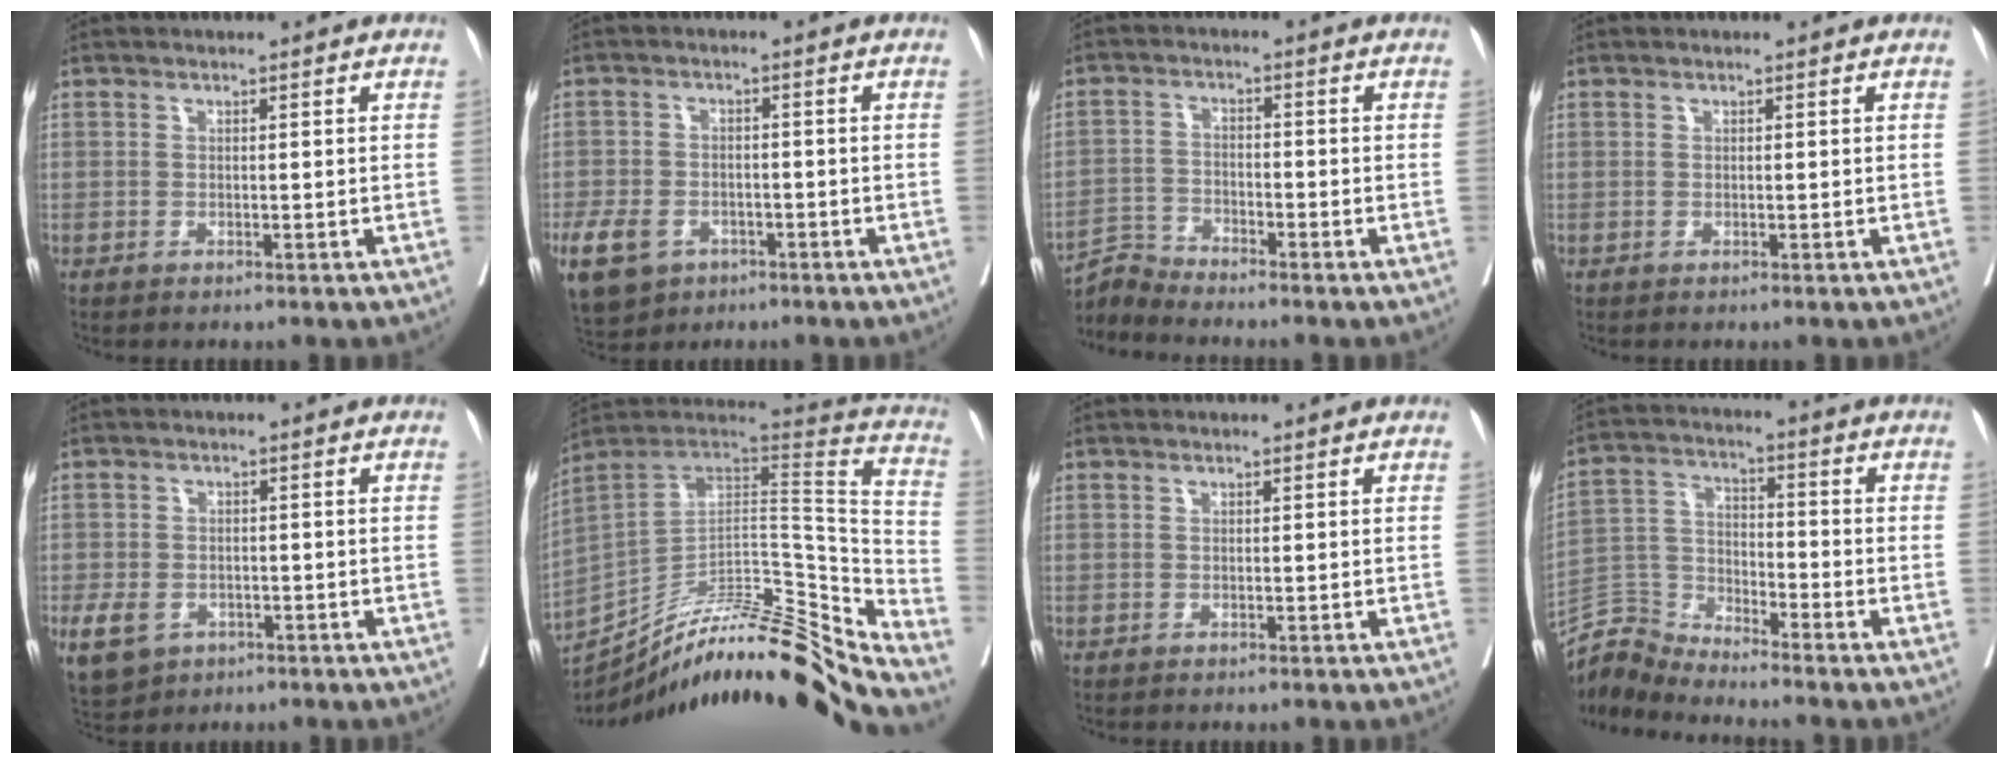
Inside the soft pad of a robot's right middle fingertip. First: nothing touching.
{"total": 13.3, "force": [-6.6, 9.7, 6.2], "torque": [-0.170, -0.004, -0.099]}
{"total": 4.3, "force": [-3.9, -1.3, -1.0], "torque": [0.014, -0.014, -0.075]}
{"total": 0.0}
{"total": 8.0, "force": [-3.8, 6.0, 3.7], "torque": [-0.086, -0.004, -0.051]}
{"total": 32.2, "force": [-26.9, 3.3, 17.3], "torque": [-0.231, -0.006, -0.405]}
{"total": 0.0}
{"total": 6.2, "force": [-6.1, -0.5, -1.4], "torque": [0.020, 0.013, -0.119]}